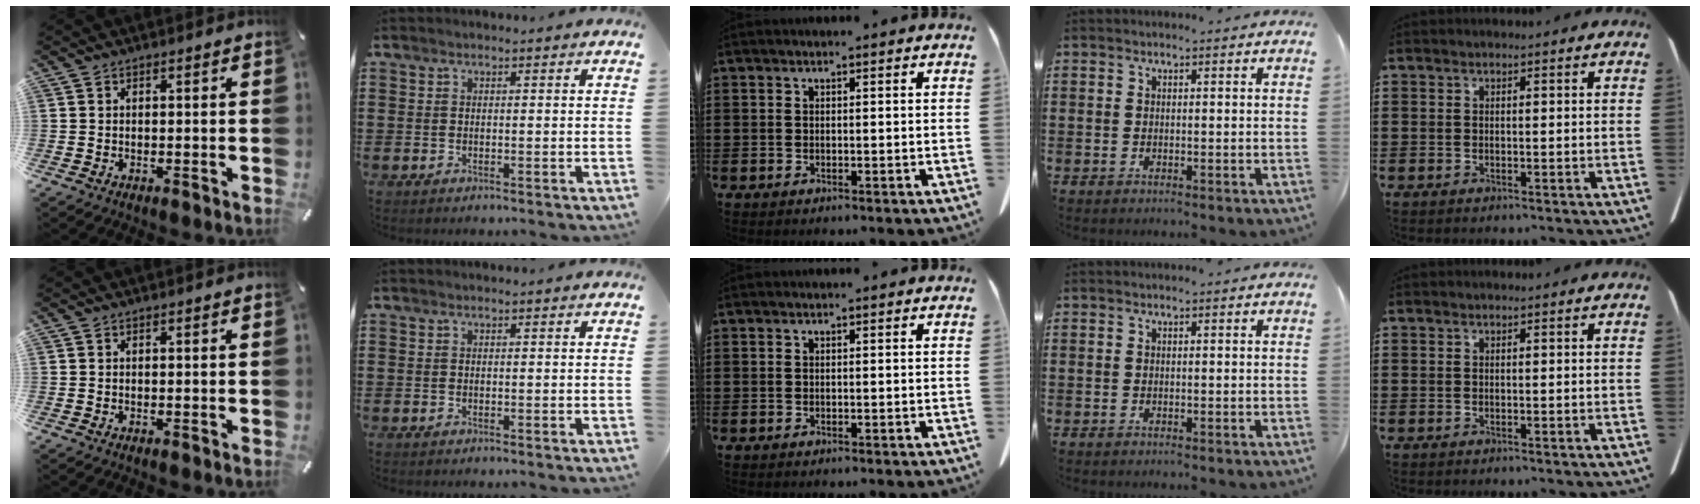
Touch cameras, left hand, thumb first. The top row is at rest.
{}